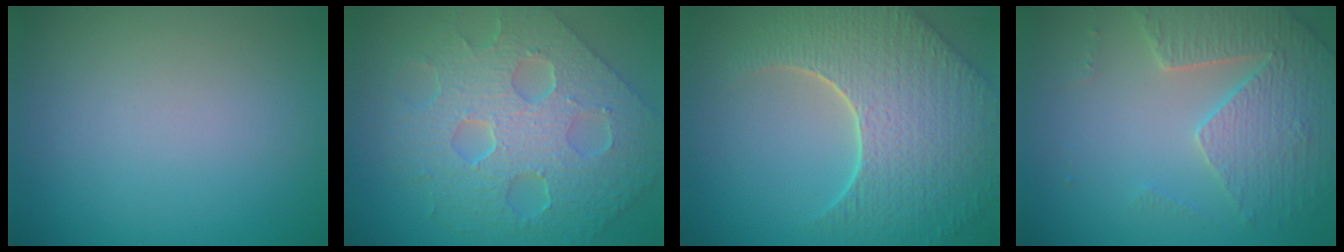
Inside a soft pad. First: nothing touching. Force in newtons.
{"total": 8.7, "press": 6.4, "slide": 5.8}
{"total": 9.0, "press": 6.4, "slide": 6.4}
{"total": 4.1, "press": 4.0, "slide": 1.0}